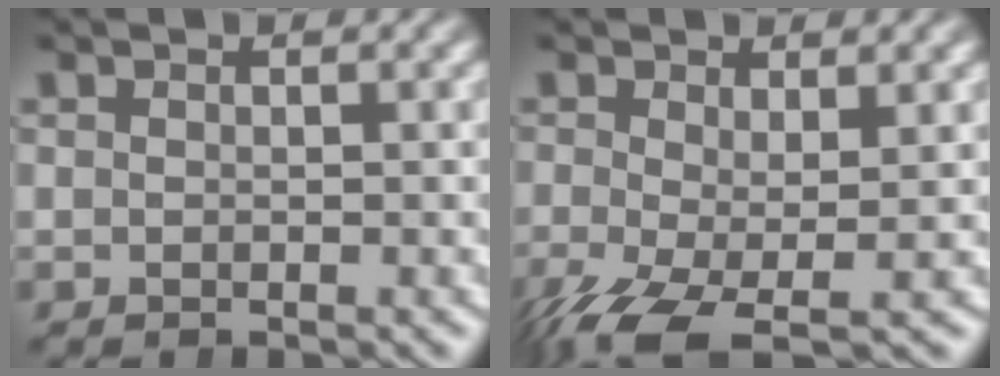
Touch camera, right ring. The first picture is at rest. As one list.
[{"total": 5.0, "force": [-2.9, 2.1, 3.4], "torque": [-0.089, -0.048, -0.023]}]